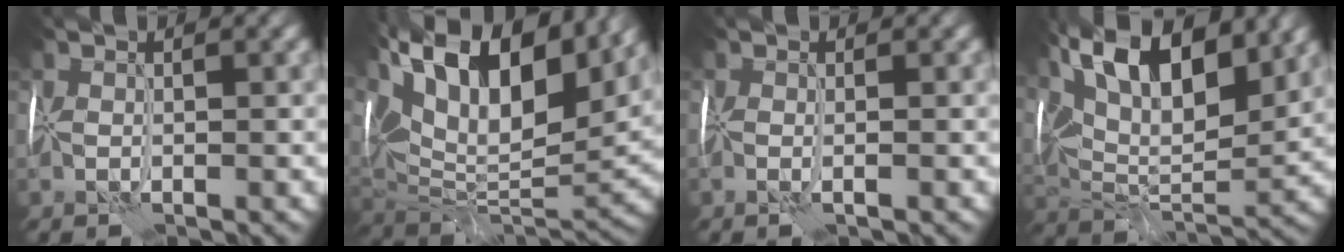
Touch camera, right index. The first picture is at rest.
{"total": 18.2, "force": [9.2, 8.2, 13.4], "torque": [-0.246, 0.055, 0.158]}
{"total": 0.5, "force": [-0.2, -0.4, 0.2], "torque": [-0.006, -0.005, -0.006]}
{"total": 13.8, "force": [6.7, 6.0, 10.5], "torque": [-0.173, 0.018, 0.112]}